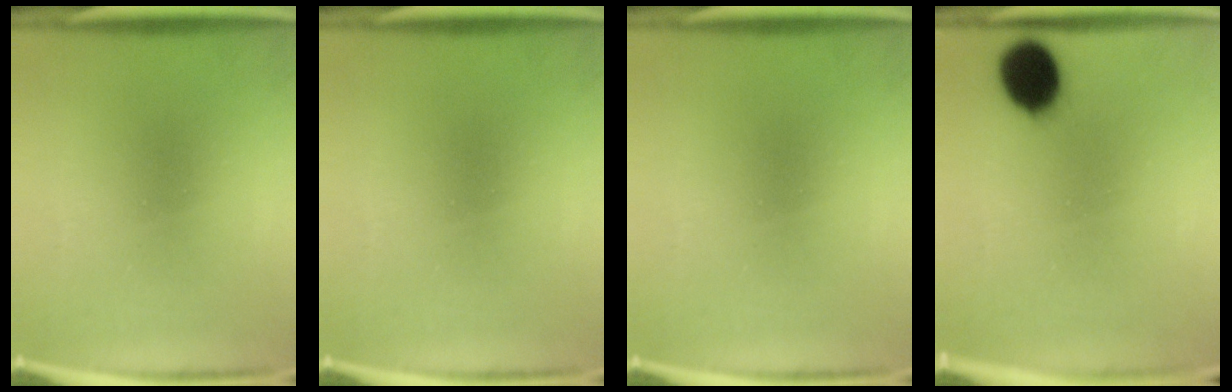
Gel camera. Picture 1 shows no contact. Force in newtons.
{"total": 0.0}
{"total": 0.0}
{"total": 10.2}